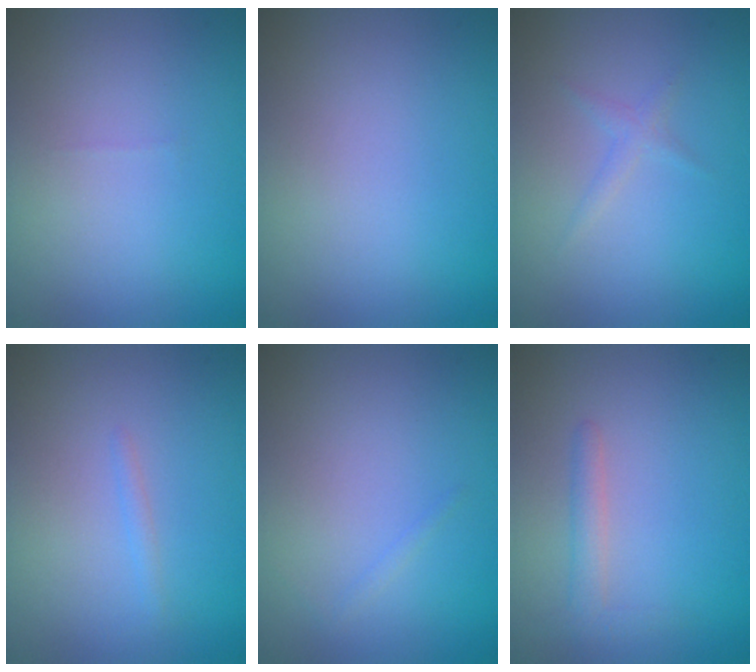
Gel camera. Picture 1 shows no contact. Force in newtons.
{"total": 0.0}
{"total": 1.0, "press": 1.0, "slide": 0.1}
{"total": 0.7, "press": 0.7, "slide": 0.1}
{"total": 0.5, "press": 0.5, "slide": 0.0}
{"total": 1.5, "press": 1.5, "slide": 0.2}